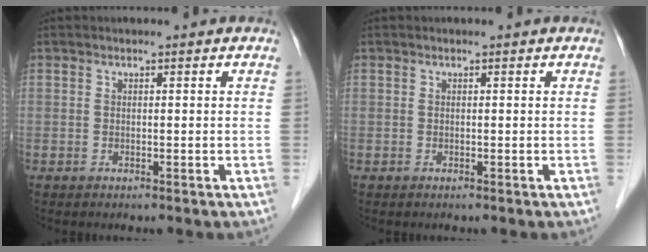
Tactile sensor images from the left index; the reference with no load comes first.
{"total": 0.0}